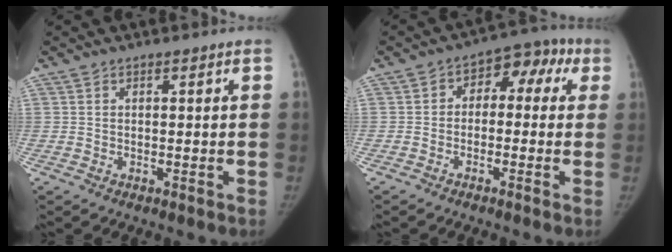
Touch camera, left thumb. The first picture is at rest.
{"total": 8.1, "force": [0.7, 5.7, 5.7], "torque": [-0.028, 0.041, -0.008]}